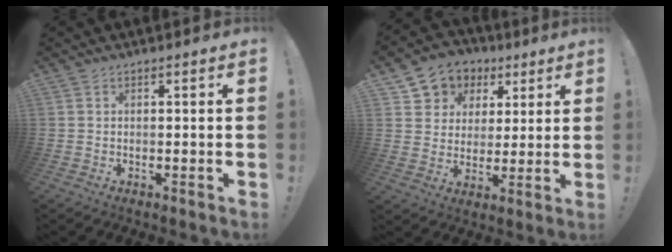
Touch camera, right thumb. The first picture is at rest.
{"total": 8.6, "force": [3.5, 7.6, 1.7], "torque": [-0.025, -0.025, 0.072]}